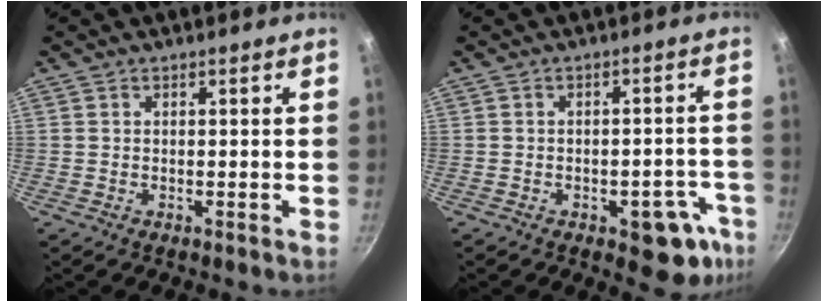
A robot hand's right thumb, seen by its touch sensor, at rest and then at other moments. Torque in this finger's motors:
{"motor_torque": [1.26, 0.81, 0.69, -0.44, 0.15]}